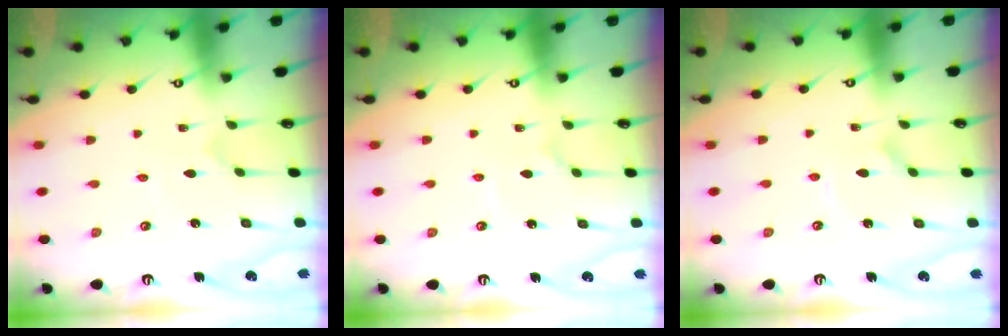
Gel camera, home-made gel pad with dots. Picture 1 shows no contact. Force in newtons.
{"total": 2.1, "press": 2.1, "slide": 0.1}
{"total": 2.6, "press": 2.6, "slide": 0.3}